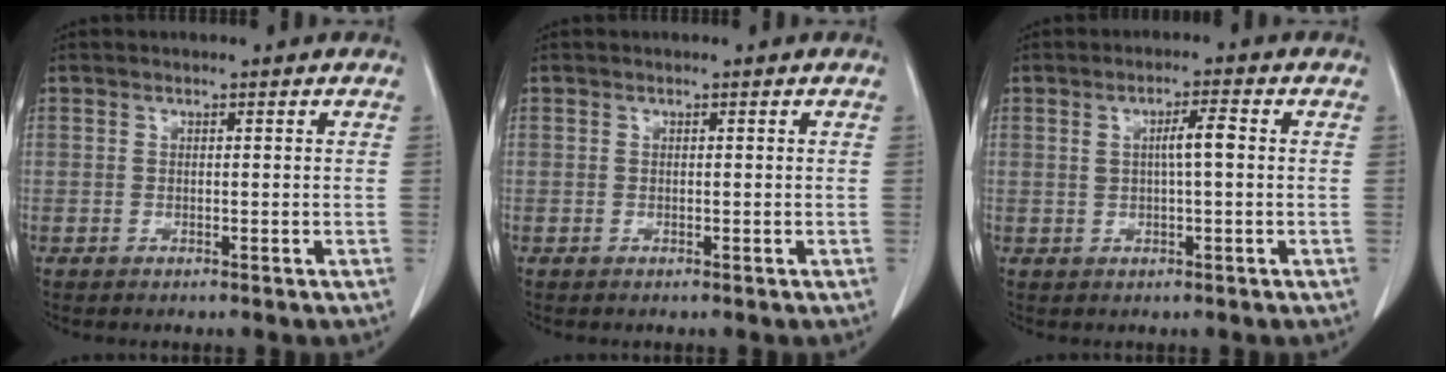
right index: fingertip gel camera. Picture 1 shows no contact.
{"total": 0.0}
{"total": 3.4, "force": [0.6, 0.3, 3.3], "torque": [-0.056, 0.005, 0.013]}